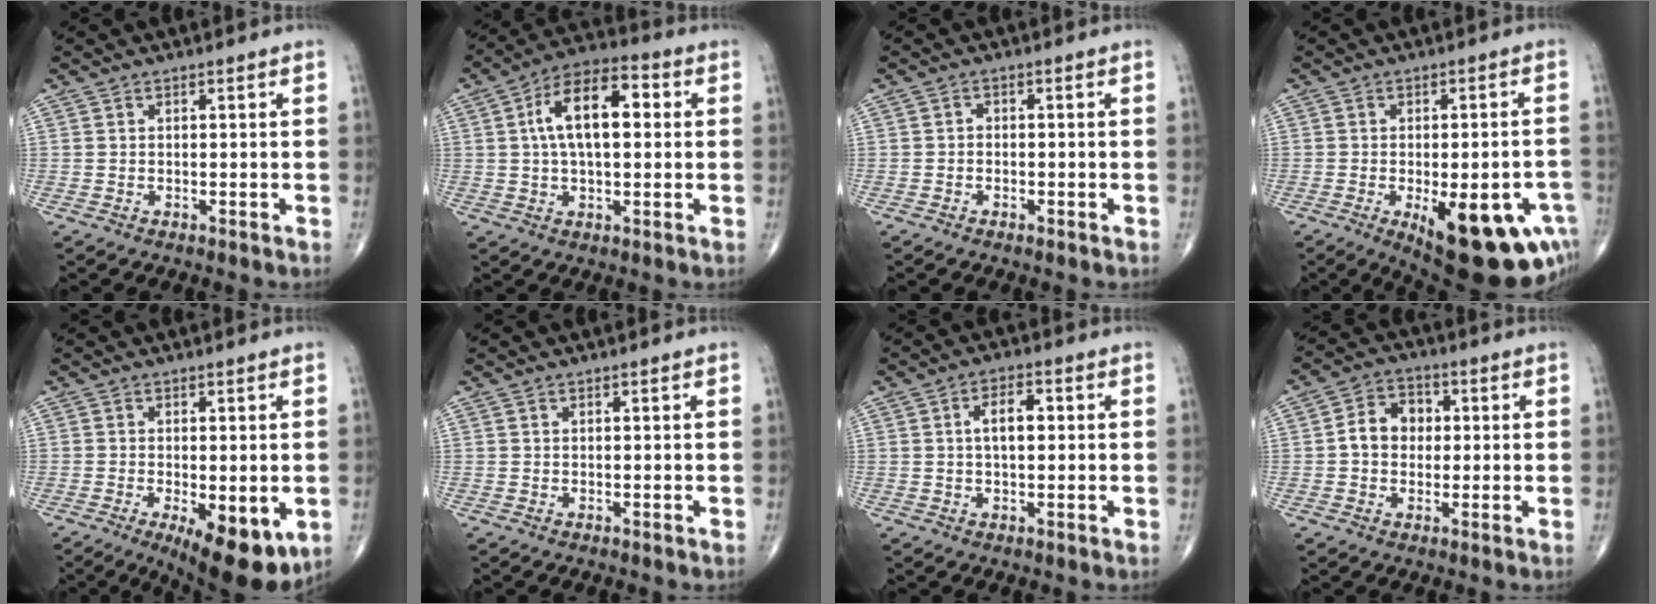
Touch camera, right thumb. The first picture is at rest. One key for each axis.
{"total": 13.4, "fx": 2.2, "fy": 6.7, "fz": 11.4, "tx": -0.184, "ty": 0.024, "tz": 0.029}
{"total": 1.2, "fx": -0.5, "fy": 0.9, "fz": 0.5, "tx": -0.003, "ty": 0.003, "tz": -0.014}
{"total": 20.3, "fx": -8.3, "fy": 8.2, "fz": 16.6, "tx": -0.149, "ty": 0.007, "tz": -0.094}
{"total": 12.3, "fx": -4.2, "fy": 5.0, "fz": 10.5, "tx": -0.148, "ty": -0.021, "tz": -0.053}
{"total": 0.0}
{"total": 5.2, "fx": 0.7, "fy": 2.6, "fz": 4.4, "tx": -0.066, "ty": 0.008, "tz": 0.009}
{"total": 7.2, "fx": 0.3, "fy": 5.8, "fz": 4.2, "tx": -0.051, "ty": 0.018, "tz": -0.004}